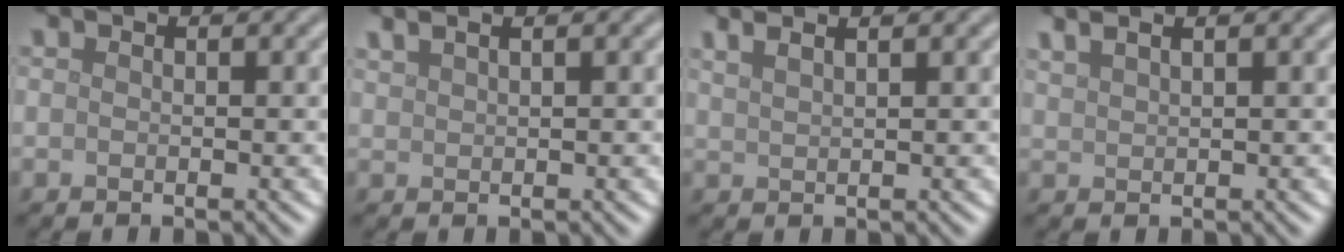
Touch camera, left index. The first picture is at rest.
{"total": 1.8, "force": [1.4, 0.5, 1.0], "torque": [-0.015, 0.005, 0.021]}
{"total": 3.5, "force": [2.4, 1.3, 2.1], "torque": [-0.011, 0.018, 0.010]}
{"total": 2.9, "force": [2.2, 1.0, 1.6], "torque": [-0.014, 0.012, 0.017]}